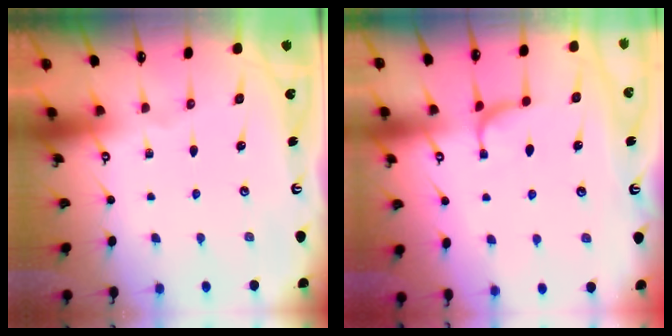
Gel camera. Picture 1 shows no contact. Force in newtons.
{"total": 2.2, "press": 2.2, "slide": 0.4}